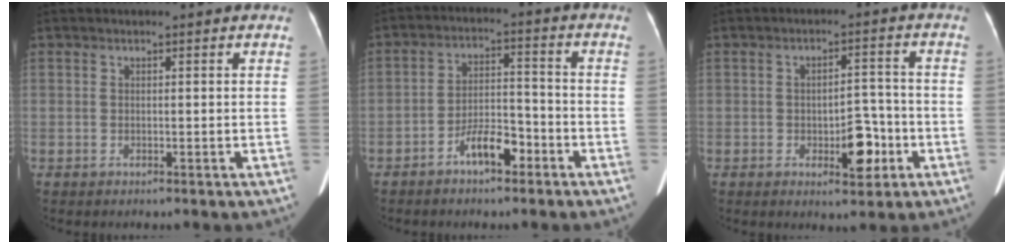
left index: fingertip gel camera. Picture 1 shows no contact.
{"total": 6.2, "force": [-3.9, 2.1, 4.4], "torque": [-0.086, 0.013, -0.066]}
{"total": 6.1, "force": [-2.3, 2.6, 5.0], "torque": [-0.068, 0.008, -0.027]}